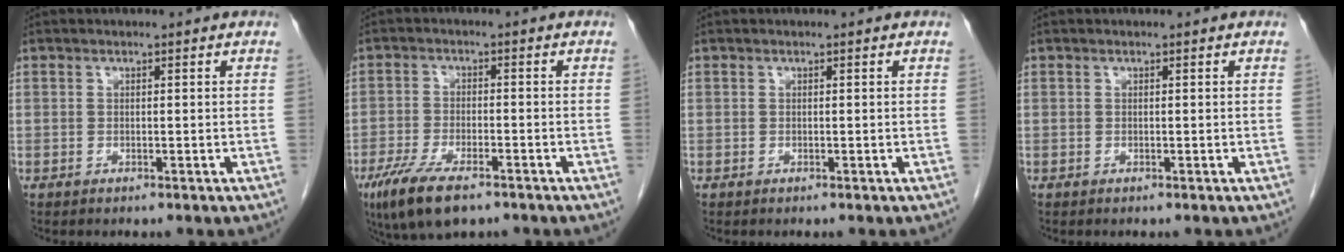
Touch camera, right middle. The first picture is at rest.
{"total": 9.1, "force": [-6.0, 2.8, 6.3], "torque": [-0.118, -0.018, -0.100]}
{"total": 0.0}
{"total": 0.0}